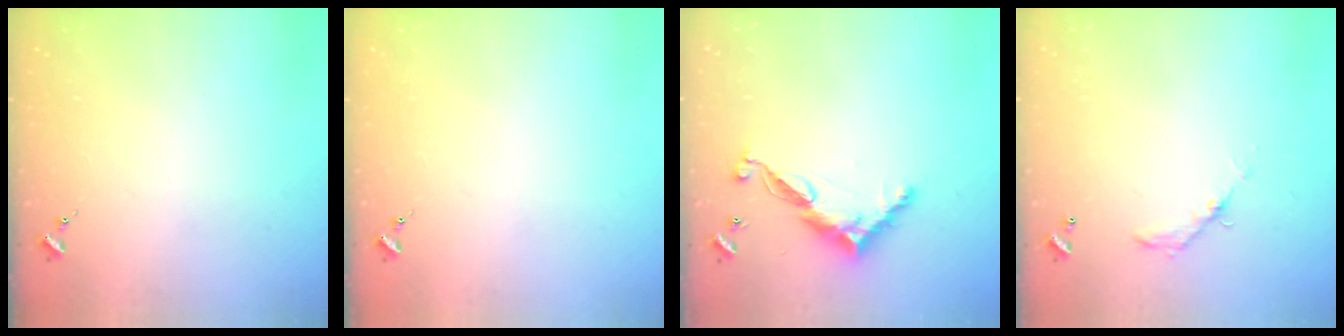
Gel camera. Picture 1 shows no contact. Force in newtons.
{"total": 0.0}
{"total": 11.3, "press": 11.3, "slide": 0.3}
{"total": 6.2, "press": 6.2, "slide": 0.4}